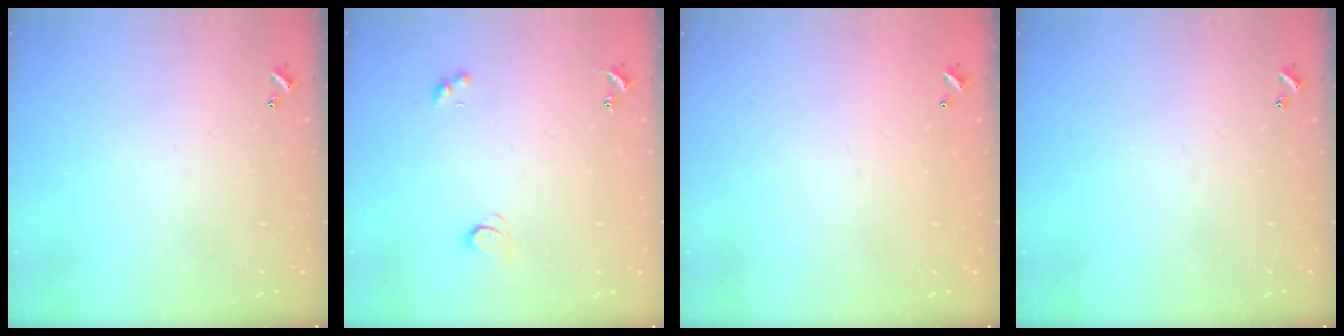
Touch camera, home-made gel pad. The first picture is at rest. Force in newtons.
{"total": 1.8, "press": 1.7, "slide": 0.4}
{"total": 2.9, "press": 2.9, "slide": 0.1}
{"total": 0.0}